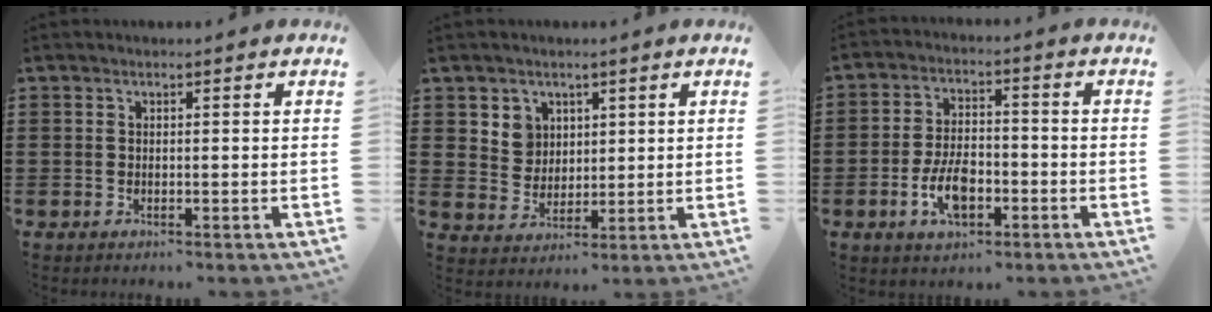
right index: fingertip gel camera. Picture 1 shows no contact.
{"total": 4.8, "force": [2.4, 4.1, 0.6], "torque": [-0.027, 0.009, 0.043]}
{"total": 7.2, "force": [-2.7, 3.6, 5.7], "torque": [-0.127, -0.001, -0.053]}